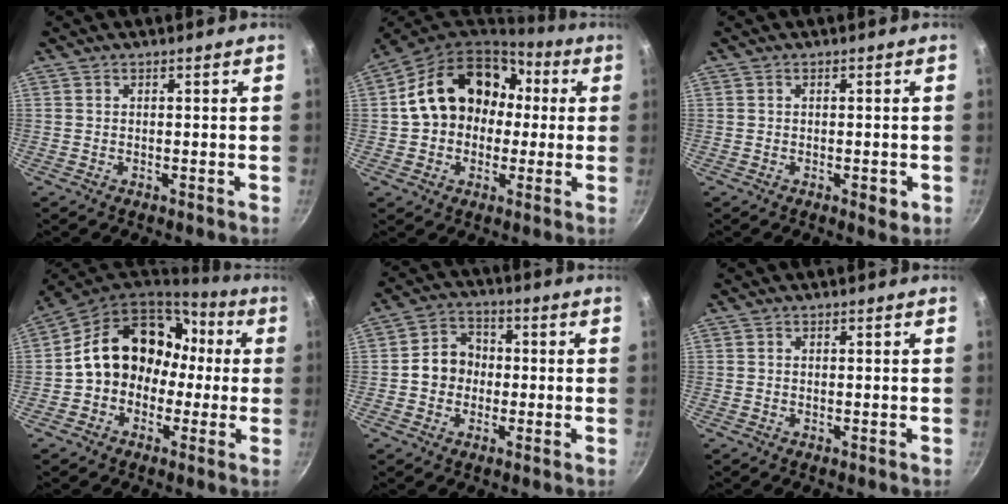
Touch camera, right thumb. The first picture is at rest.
{"total": 17.9, "force": [1.1, 14.0, 11.2], "torque": [-0.159, 0.042, 0.013]}
{"total": 2.2, "force": [-0.7, 0.9, 1.9], "torque": [-0.018, -0.002, -0.007]}
{"total": 16.8, "force": [-0.7, 13.3, 10.3], "torque": [-0.128, 0.053, -0.017]}
{"total": 7.8, "force": [-0.6, 6.7, 3.9], "torque": [-0.042, 0.025, -0.023]}
{"total": 0.0}